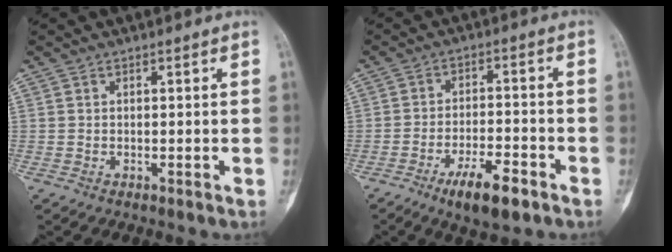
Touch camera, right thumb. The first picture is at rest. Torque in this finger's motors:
{"motor_torque": [0.82, 0.24, 0.37, -0.46, 0.16]}